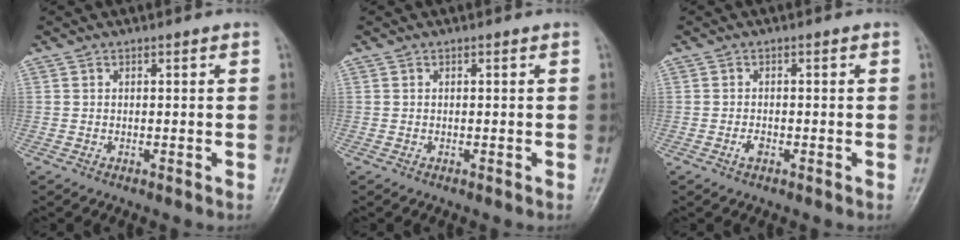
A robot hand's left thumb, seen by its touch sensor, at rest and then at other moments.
{"total": 0.0}
{"total": 1.5, "force": [-0.7, 0.8, 1.1], "torque": [-0.020, 0.002, -0.014]}